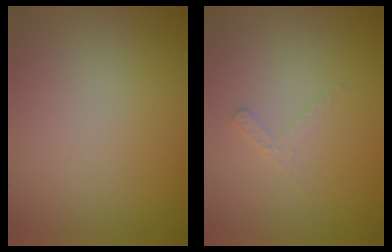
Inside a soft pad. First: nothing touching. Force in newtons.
{"total": 1.2, "press": 1.1, "slide": 0.3}